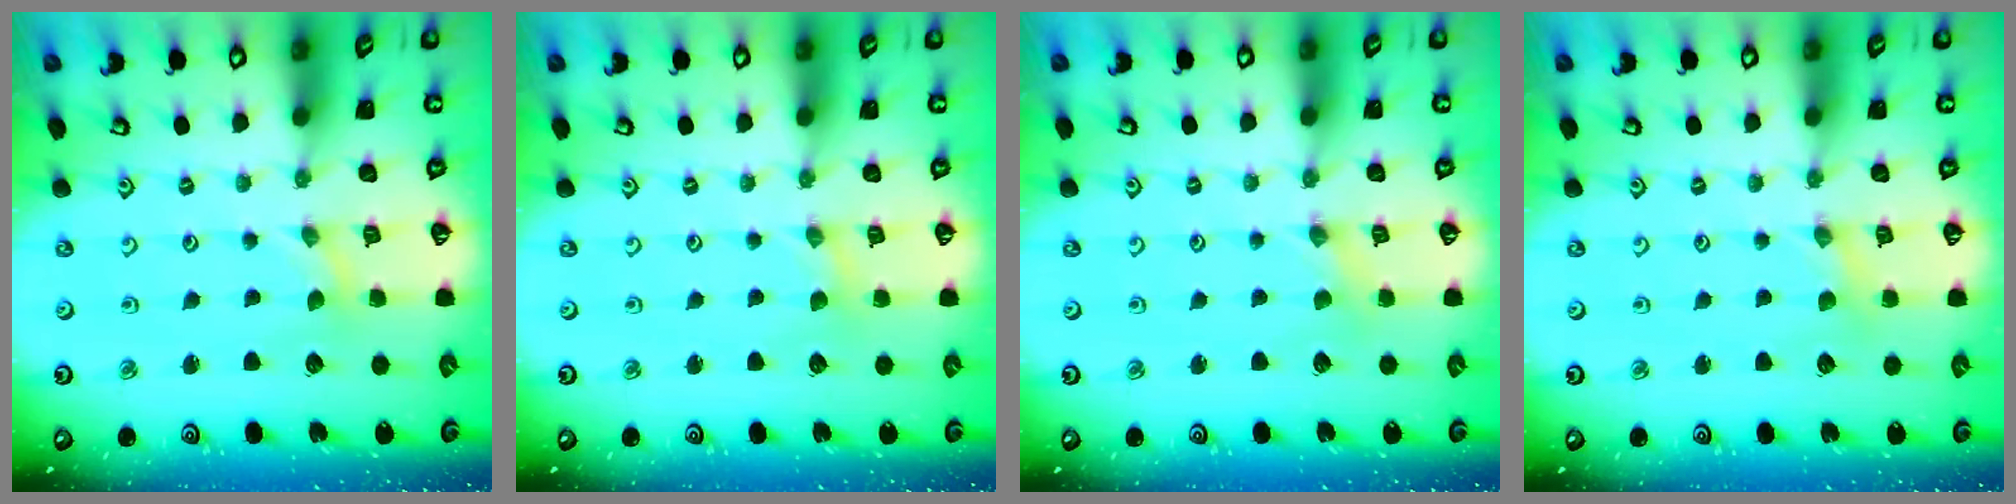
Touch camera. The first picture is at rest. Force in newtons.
{"total": 0.7, "press": 0.6, "slide": 0.2}
{"total": 0.0}
{"total": 0.6, "press": 0.6, "slide": 0.1}